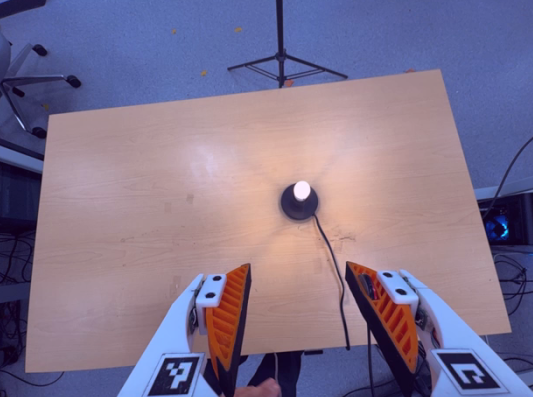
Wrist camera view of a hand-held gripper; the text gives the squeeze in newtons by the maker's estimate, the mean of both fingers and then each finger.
{"total": 0.0}